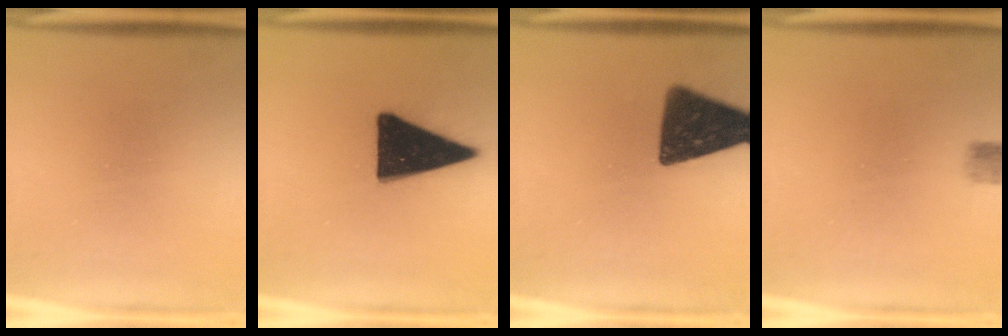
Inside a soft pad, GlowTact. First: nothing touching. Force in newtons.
{"total": 19.1}
{"total": 14.2}
{"total": 2.2}